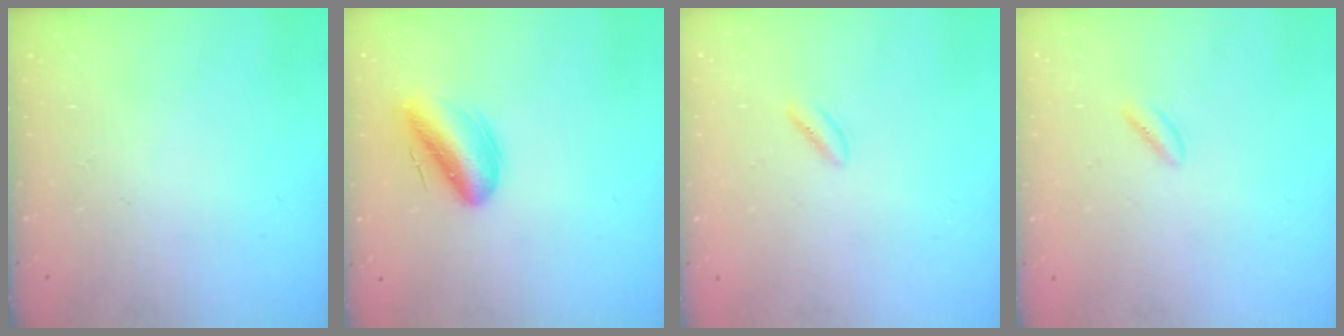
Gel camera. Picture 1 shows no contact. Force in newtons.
{"total": 11.8, "press": 11.4, "slide": 3.4}
{"total": 1.5, "press": 1.3, "slide": 0.8}
{"total": 1.5, "press": 1.3, "slide": 0.8}